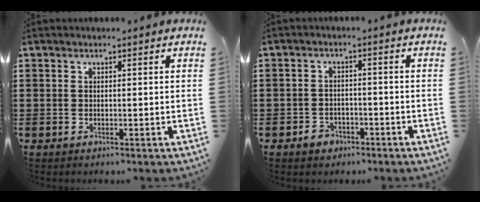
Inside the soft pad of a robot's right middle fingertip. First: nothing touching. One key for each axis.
{"total": 2.3, "fx": -1.8, "fy": 1.4, "fz": 0.5, "tx": -0.015, "ty": 0.003, "tz": -0.039}